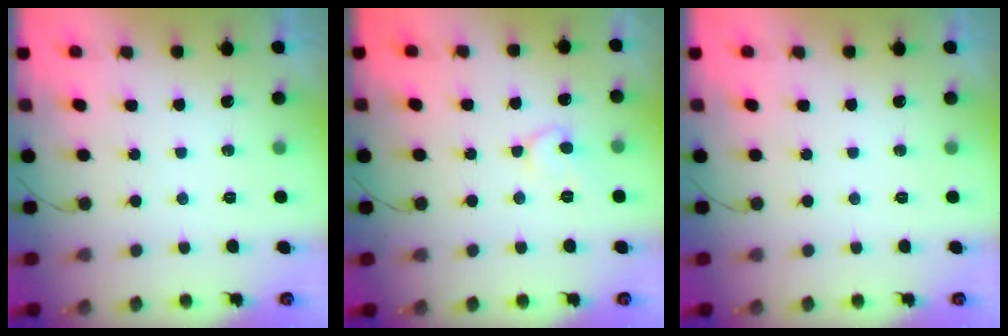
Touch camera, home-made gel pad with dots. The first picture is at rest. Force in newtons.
{"total": 6.7, "press": 6.7, "slide": 0.5}
{"total": 0.0}